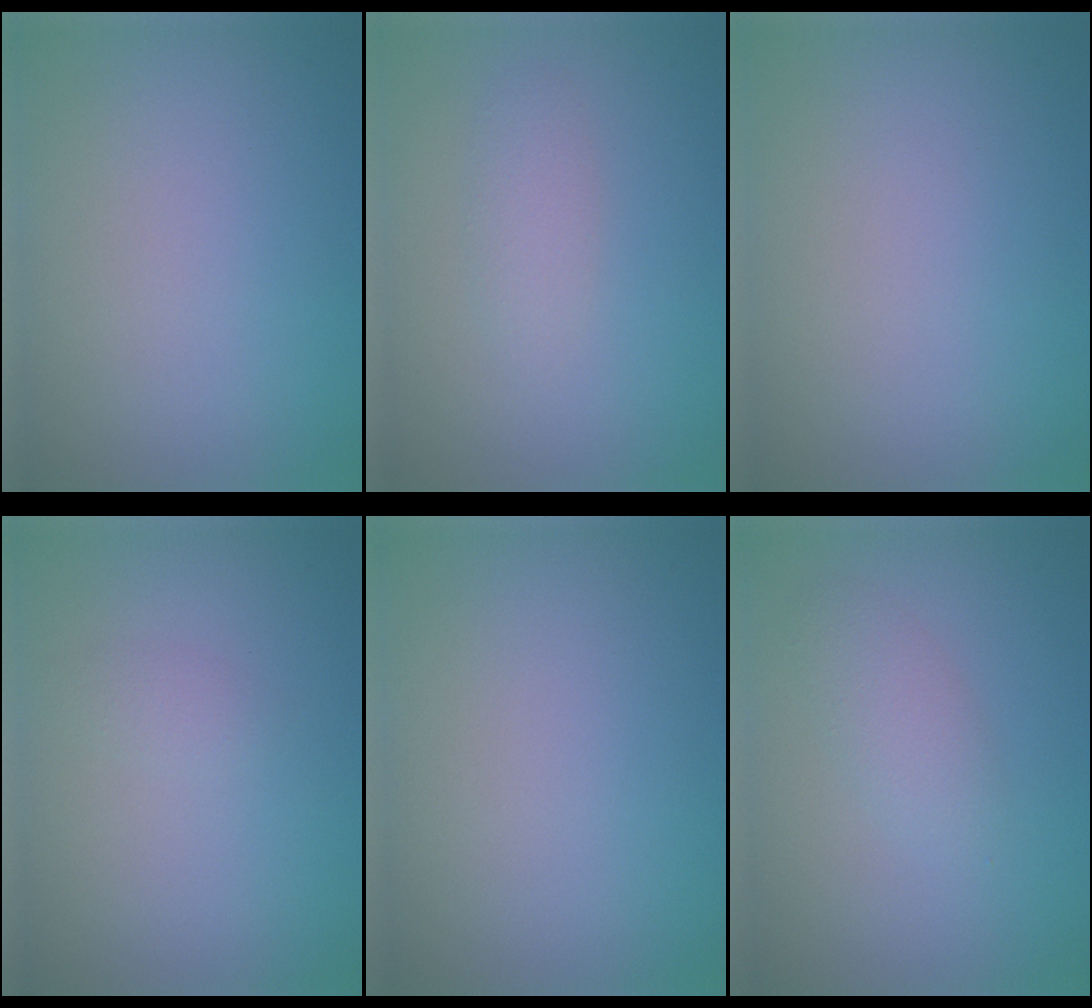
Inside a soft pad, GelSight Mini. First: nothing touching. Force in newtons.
{"total": 1.5, "press": 1.5, "slide": 0.1}
{"total": 0.0}
{"total": 0.9, "press": 0.9, "slide": 0.0}
{"total": 0.0}
{"total": 2.0, "press": 2.0, "slide": 0.1}